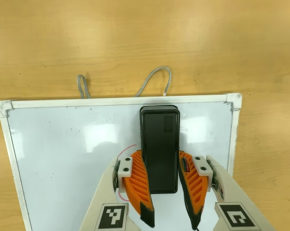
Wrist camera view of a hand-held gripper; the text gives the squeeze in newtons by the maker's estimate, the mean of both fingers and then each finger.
{"total": 15.4, "left": 14.8, "right": 16.0}